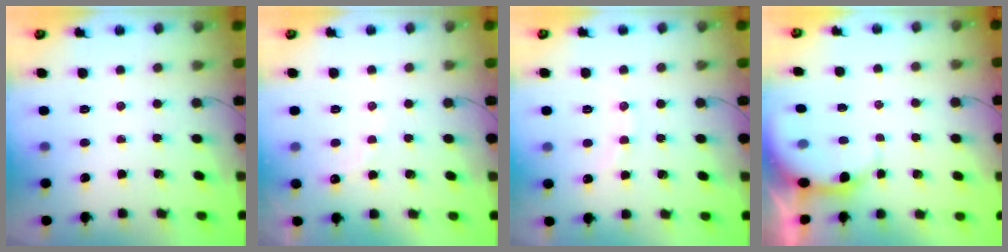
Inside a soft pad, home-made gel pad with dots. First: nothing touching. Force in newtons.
{"total": 6.3, "press": 6.3, "slide": 0.9}
{"total": 4.7, "press": 4.4, "slide": 1.6}
{"total": 4.8, "press": 4.7, "slide": 0.8}